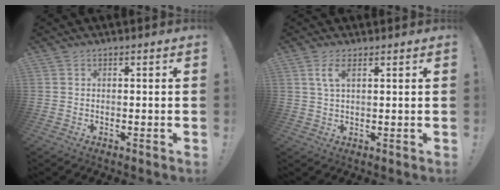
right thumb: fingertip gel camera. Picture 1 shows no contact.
{"total": 4.1, "force": [1.9, 1.5, 3.3], "torque": [-0.060, -0.002, 0.033]}